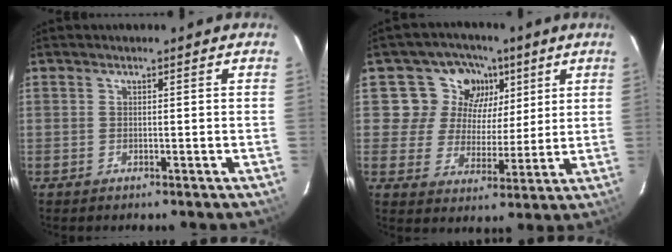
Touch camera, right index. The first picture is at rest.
{"total": 10.8, "force": [5.4, 9.0, 2.5], "torque": [-0.041, 0.003, 0.087]}